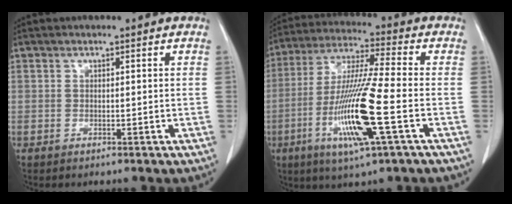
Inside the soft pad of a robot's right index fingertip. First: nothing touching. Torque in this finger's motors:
{"motor_torque": [2.14, 0.00, 0.52, 0.15]}